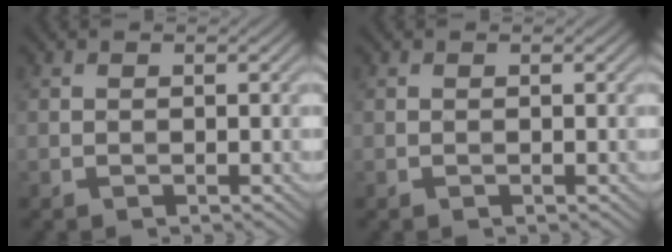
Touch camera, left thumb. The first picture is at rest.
{"total": 0.0}